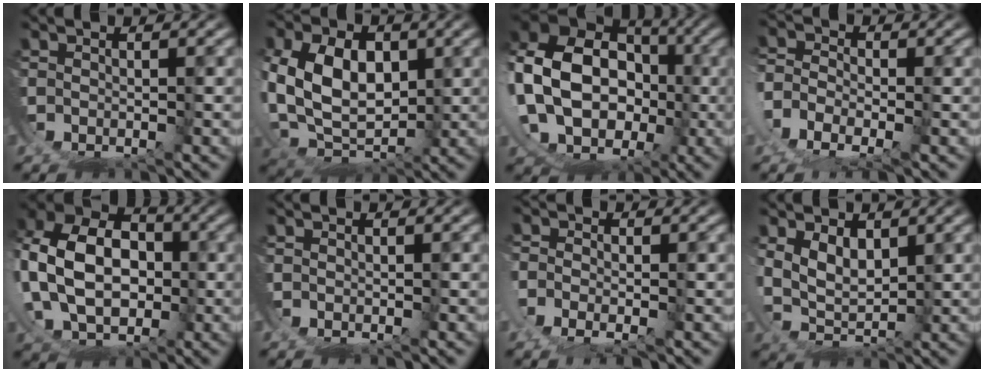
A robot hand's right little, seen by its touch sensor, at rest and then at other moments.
{"total": 8.1, "force": [1.5, 6.6, 4.4], "torque": [-0.129, -0.038, 0.036]}
{"total": 13.8, "force": [2.2, 11.8, 6.9], "torque": [-0.160, -0.022, 0.034]}
{"total": 1.4, "force": [-0.7, 0.7, 1.0], "torque": [-0.028, -0.007, -0.009]}
{"total": 11.2, "force": [2.8, 9.0, 6.0], "torque": [-0.137, -0.011, 0.042]}
{"total": 0.0}
{"total": 0.8, "force": [-0.1, -0.7, 0.5], "torque": [-0.009, -0.006, 0.002]}
{"total": 4.9, "force": [2.7, 3.6, 2.0], "torque": [-0.068, -0.008, 0.042]}